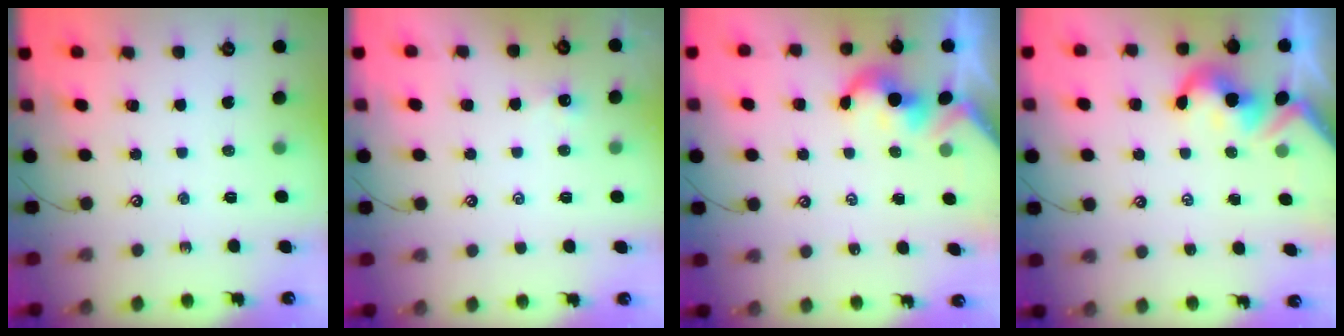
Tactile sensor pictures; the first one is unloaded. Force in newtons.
{"total": 0.0}
{"total": 2.4, "press": 2.4, "slide": 0.3}
{"total": 2.4, "press": 2.4, "slide": 0.3}